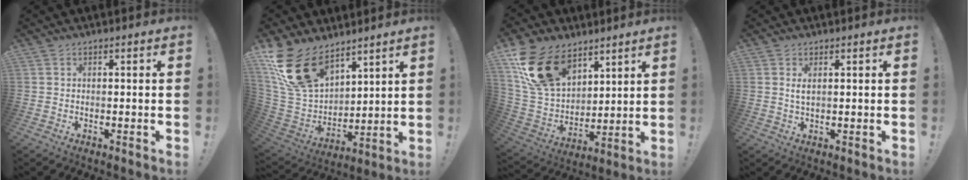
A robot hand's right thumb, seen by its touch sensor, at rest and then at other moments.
{"total": 20.0, "force": [12.7, 11.3, 10.4], "torque": [-0.216, -0.072, 0.243]}
{"total": 20.0, "force": [11.5, 12.4, 10.7], "torque": [-0.204, -0.057, 0.221]}
{"total": 2.0, "force": [0.7, 0.5, 1.8], "torque": [-0.031, -0.003, 0.010]}